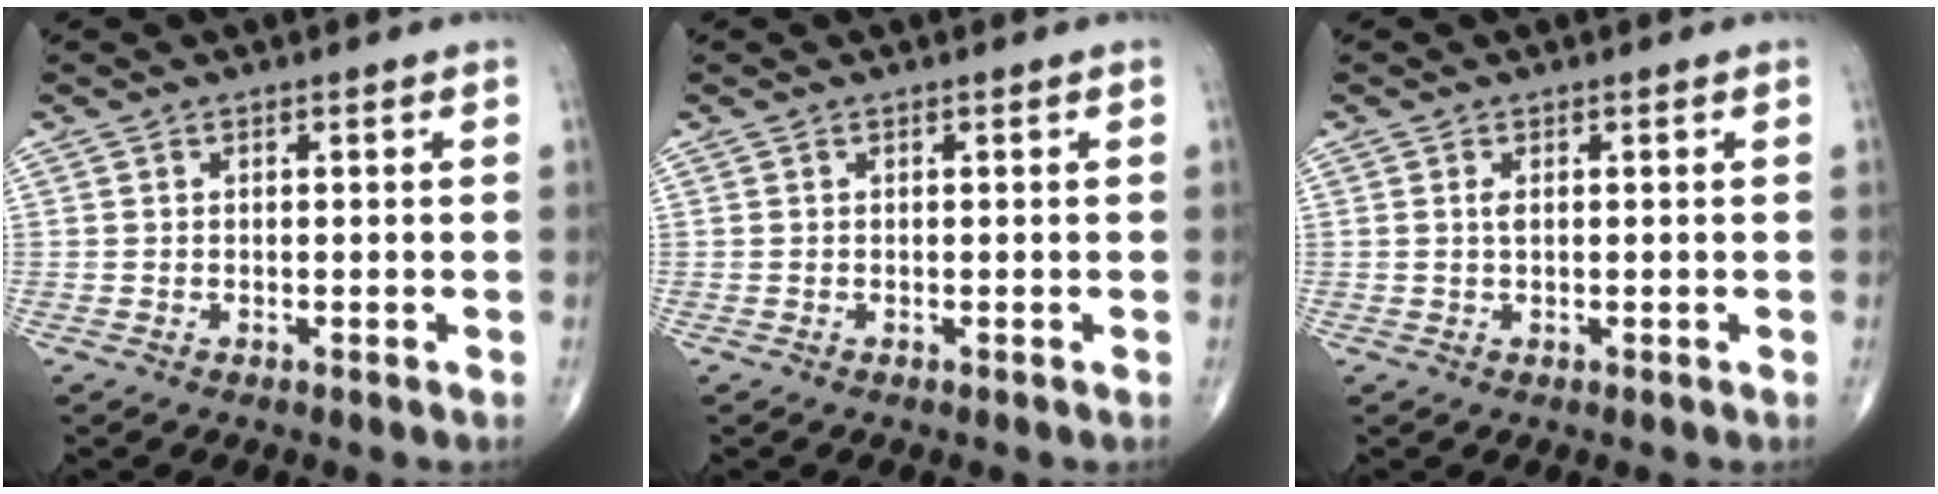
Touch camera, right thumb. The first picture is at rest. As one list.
[{"total": 0.0}, {"total": 0.9, "force": [0.2, 0.3, 0.8], "torque": [-0.020, -0.001, 0.004]}]